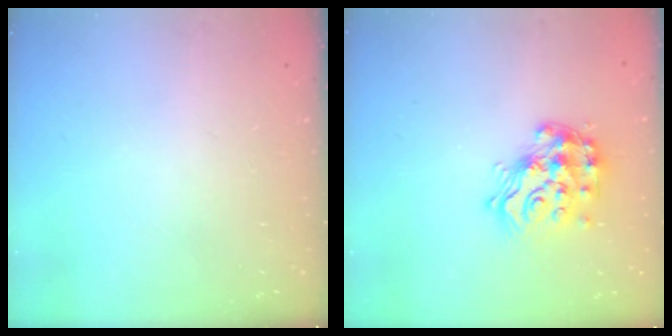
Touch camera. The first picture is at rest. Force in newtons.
{"total": 16.1, "press": 16.0, "slide": 1.1}